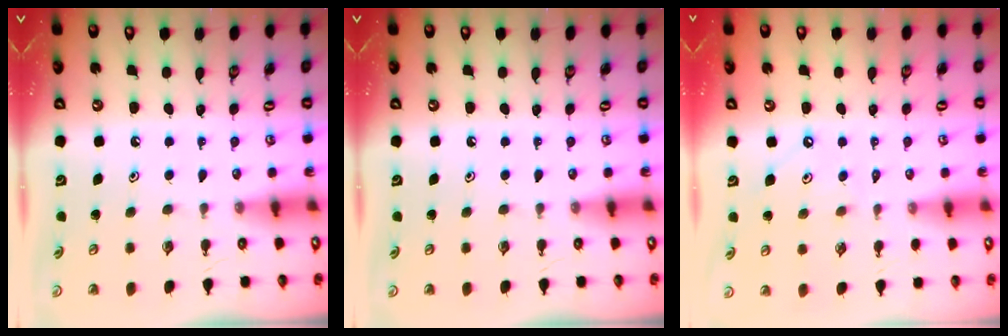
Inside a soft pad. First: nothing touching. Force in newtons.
{"total": 0.0}
{"total": 2.9, "press": 2.9, "slide": 0.5}